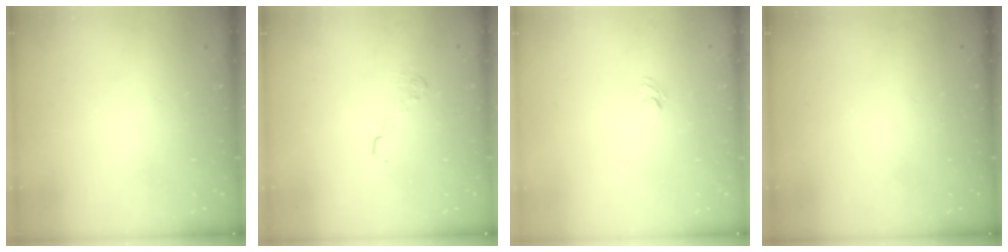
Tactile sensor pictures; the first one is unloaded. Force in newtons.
{"total": 7.6, "press": 7.5, "slide": 1.0}
{"total": 4.2, "press": 4.0, "slide": 1.2}
{"total": 0.0}